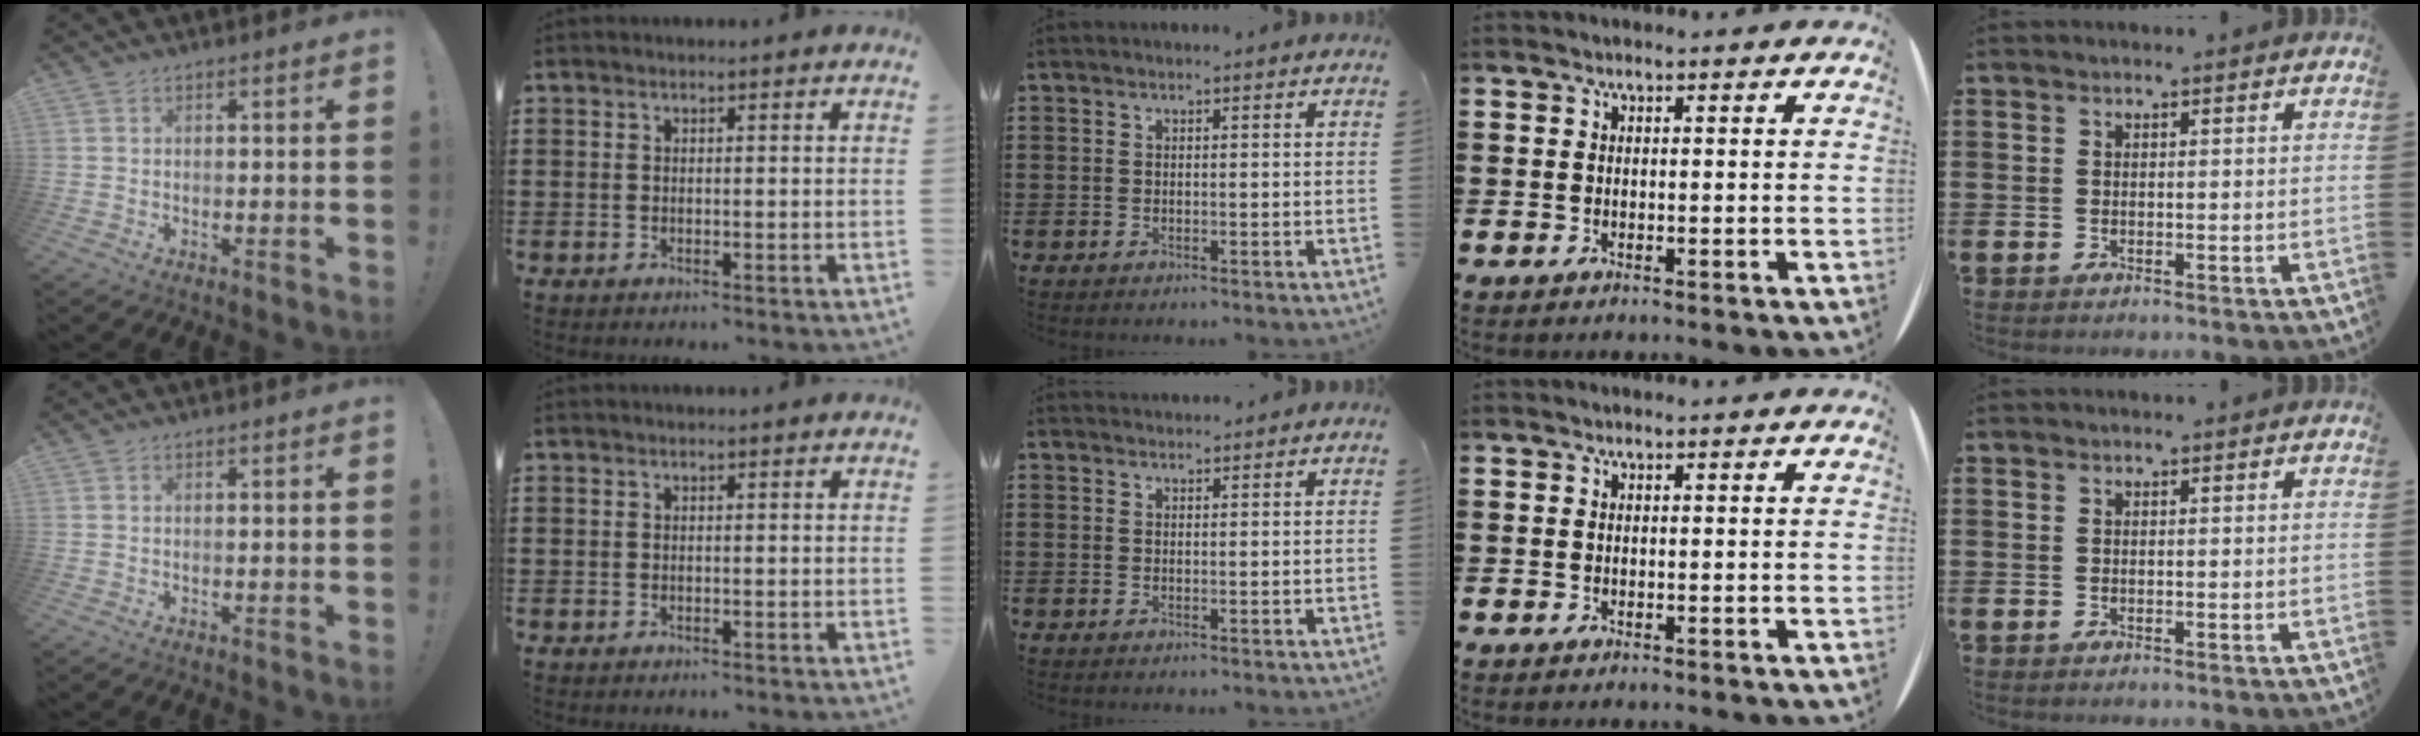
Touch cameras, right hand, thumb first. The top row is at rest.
{"middle": {"total": 1.3, "force": [1.2, 0.1, -0.1], "torque": [-0.002, -0.002, 0.025]}}